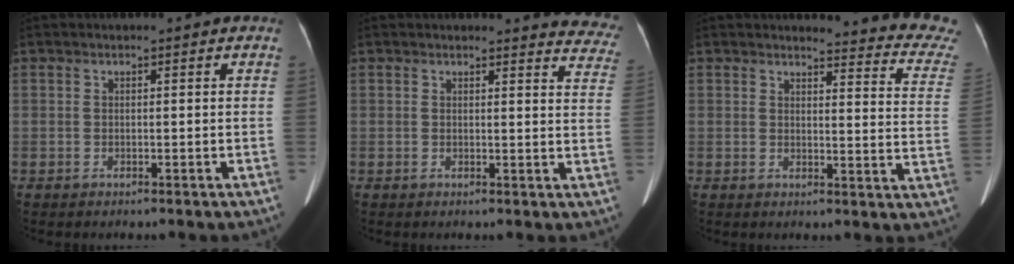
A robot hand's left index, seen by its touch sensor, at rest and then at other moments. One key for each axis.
{"total": 9.0, "fx": 8.8, "fy": 1.7, "fz": 0.5, "tx": 0.036, "ty": -0.063, "tz": 0.052}
{"total": 14.9, "fx": 14.8, "fy": 0.3, "fz": 1.9, "tx": 0.005, "ty": -0.128, "tz": 0.125}